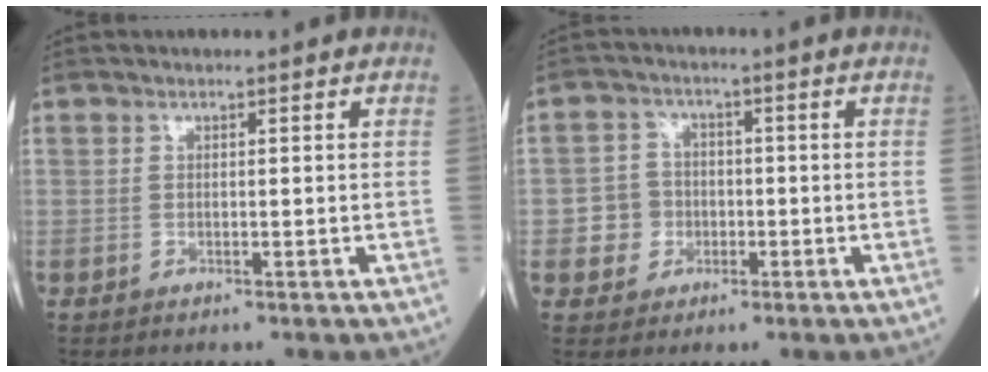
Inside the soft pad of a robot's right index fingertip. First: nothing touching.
{"total": 4.6, "force": [-1.1, 4.4, 1.0], "torque": [-0.018, 0.013, -0.017]}